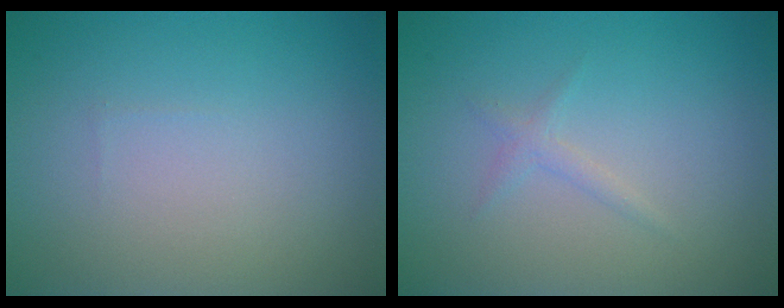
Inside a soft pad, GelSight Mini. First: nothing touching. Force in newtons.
{"total": 0.9, "press": 0.9, "slide": 0.1}